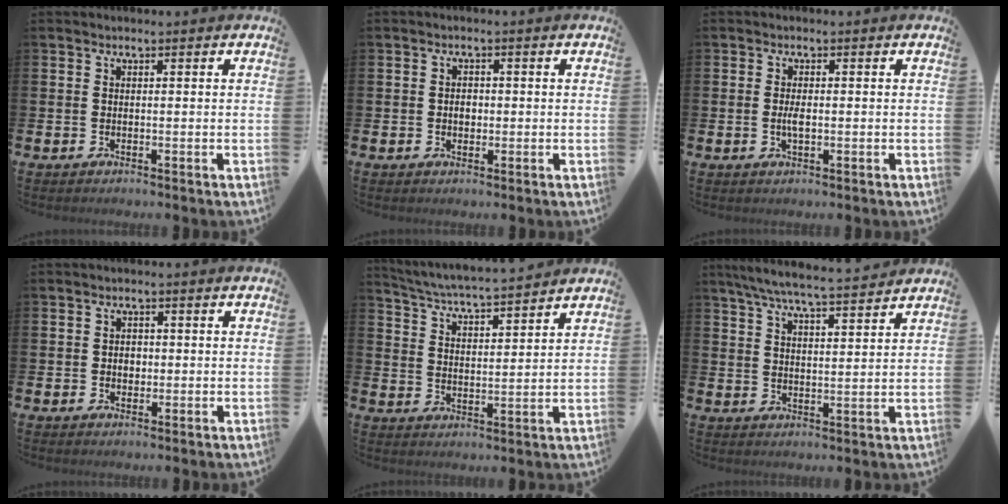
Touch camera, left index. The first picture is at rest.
{"total": 1.8, "force": [-0.1, 1.4, 1.2], "torque": [-0.004, 0.000, -0.008]}
{"total": 1.9, "force": [-0.1, 0.7, 1.8], "torque": [-0.030, -0.001, -0.005]}
{"total": 1.8, "force": [0.0, 1.5, 1.0], "torque": [0.000, 0.001, -0.007]}
{"total": 5.2, "force": [5.1, -0.2, 0.9], "torque": [-0.039, -0.039, 0.088]}
{"total": 6.8, "force": [6.3, 0.3, 2.4], "torque": [-0.058, -0.037, 0.110]}